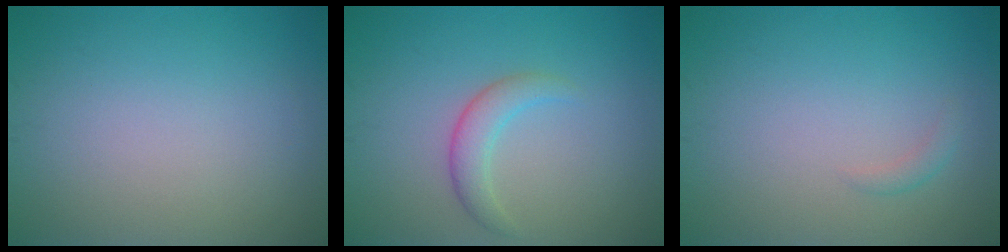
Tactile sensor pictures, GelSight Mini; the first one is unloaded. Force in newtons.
{"total": 2.3, "press": 2.3, "slide": 0.2}
{"total": 0.8, "press": 0.8, "slide": 0.1}